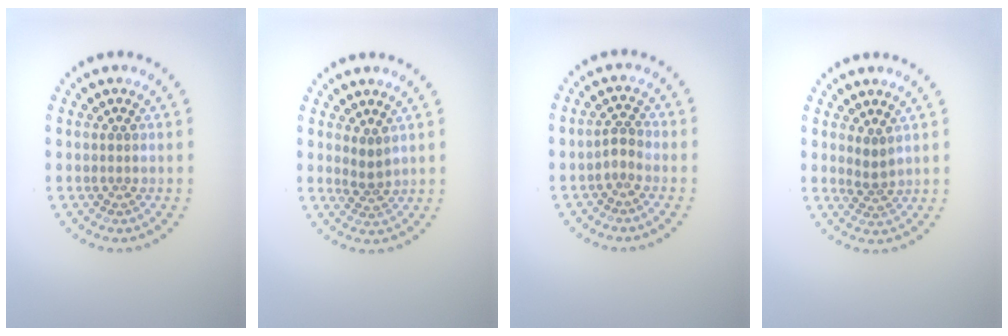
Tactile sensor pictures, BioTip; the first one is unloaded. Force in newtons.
{"total": 1.7, "press": 1.2, "slide": 1.2}
{"total": 1.2, "press": 0.9, "slide": 0.8}
{"total": 1.7, "press": 1.2, "slide": 1.2}